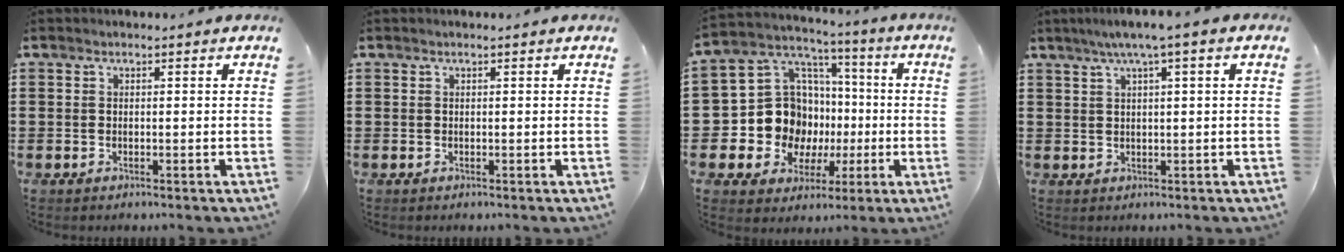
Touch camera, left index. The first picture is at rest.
{"total": 0.0}
{"total": 13.1, "force": [-2.2, 12.0, 4.9], "torque": [-0.132, -0.001, -0.030]}
{"total": 3.0, "force": [1.0, -0.2, 2.8], "torque": [-0.054, -0.002, 0.015]}